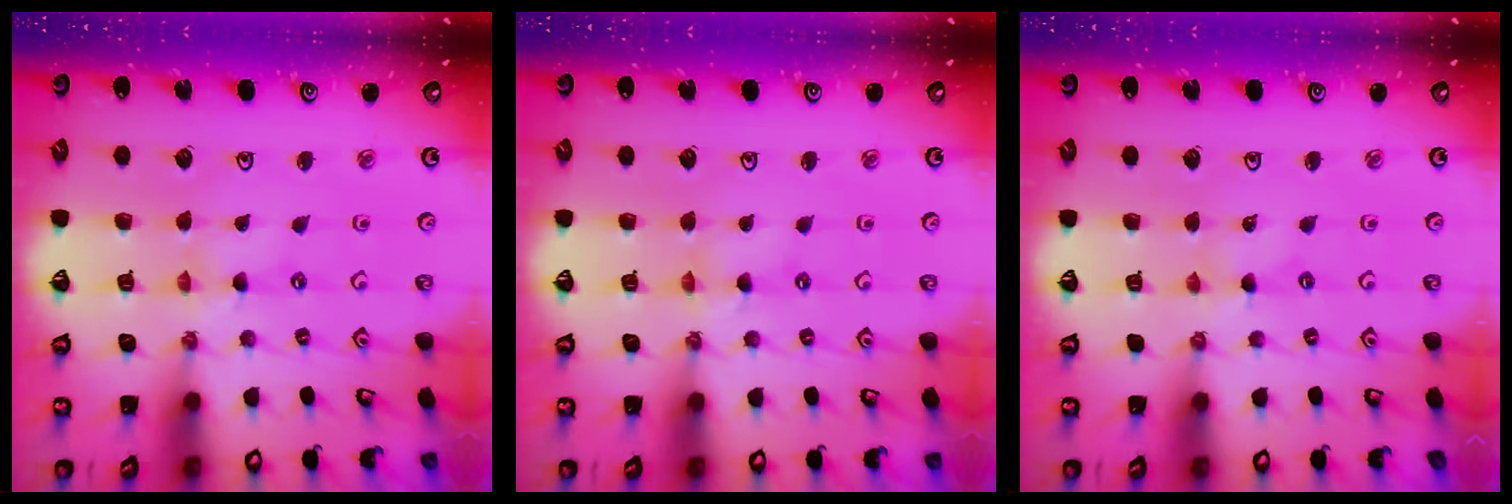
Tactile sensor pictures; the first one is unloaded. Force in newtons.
{"total": 0.0}
{"total": 0.0}